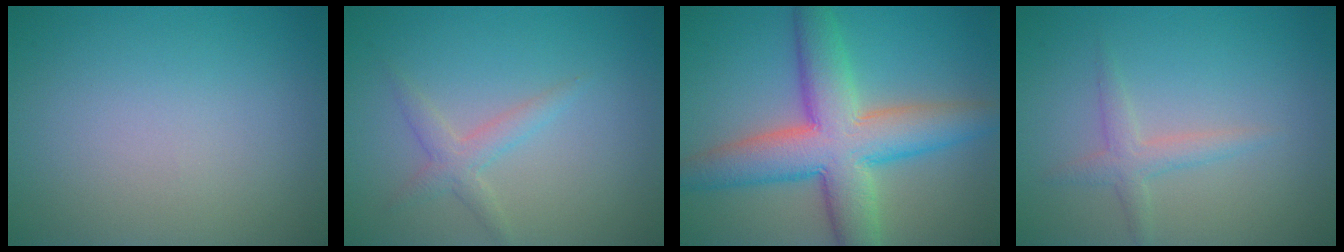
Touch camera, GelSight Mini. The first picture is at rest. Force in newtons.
{"total": 2.0, "press": 2.0, "slide": 0.0}
{"total": 9.5, "press": 9.5, "slide": 0.4}
{"total": 1.9, "press": 1.9, "slide": 0.0}